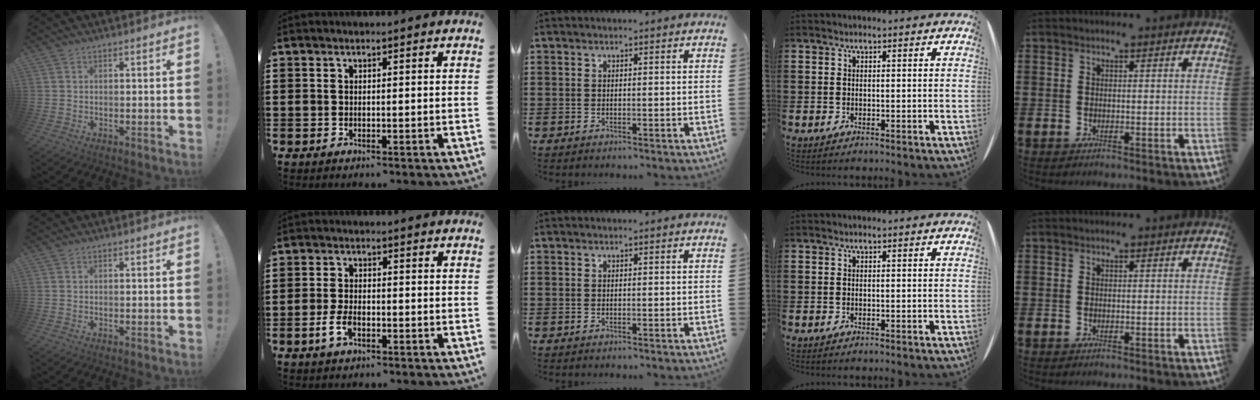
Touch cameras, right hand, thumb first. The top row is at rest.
{"index": {"total": 3.4, "force": [-1.5, 1.7, 2.5], "torque": [-0.058, -0.002, -0.031]}}